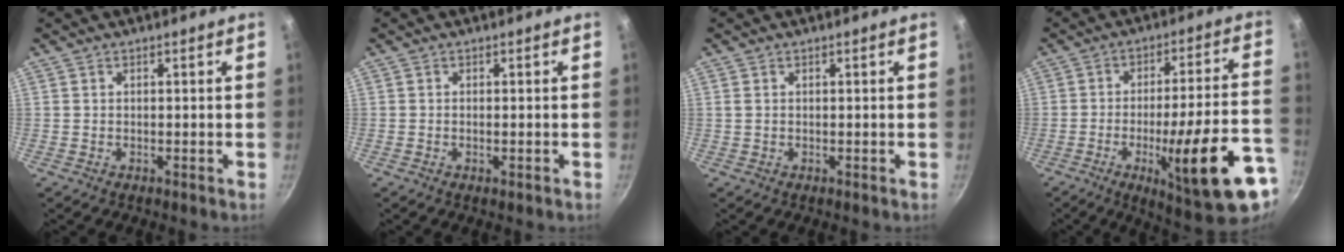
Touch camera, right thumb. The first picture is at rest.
{"total": 0.8, "force": [-0.3, 0.2, 0.7], "torque": [-0.014, 0.000, -0.005]}
{"total": 0.7, "force": [0.3, 0.4, 0.4], "torque": [-0.010, 0.001, 0.006]}
{"total": 22.5, "force": [-9.1, 5.2, 19.9], "torque": [-0.253, 0.031, -0.121]}